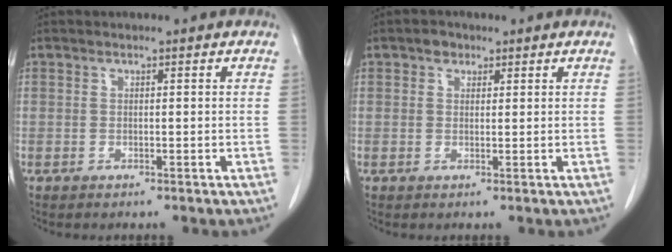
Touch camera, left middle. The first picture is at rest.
{"total": 1.7, "force": [1.0, 1.3, 0.5], "torque": [-0.008, 0.003, 0.013]}